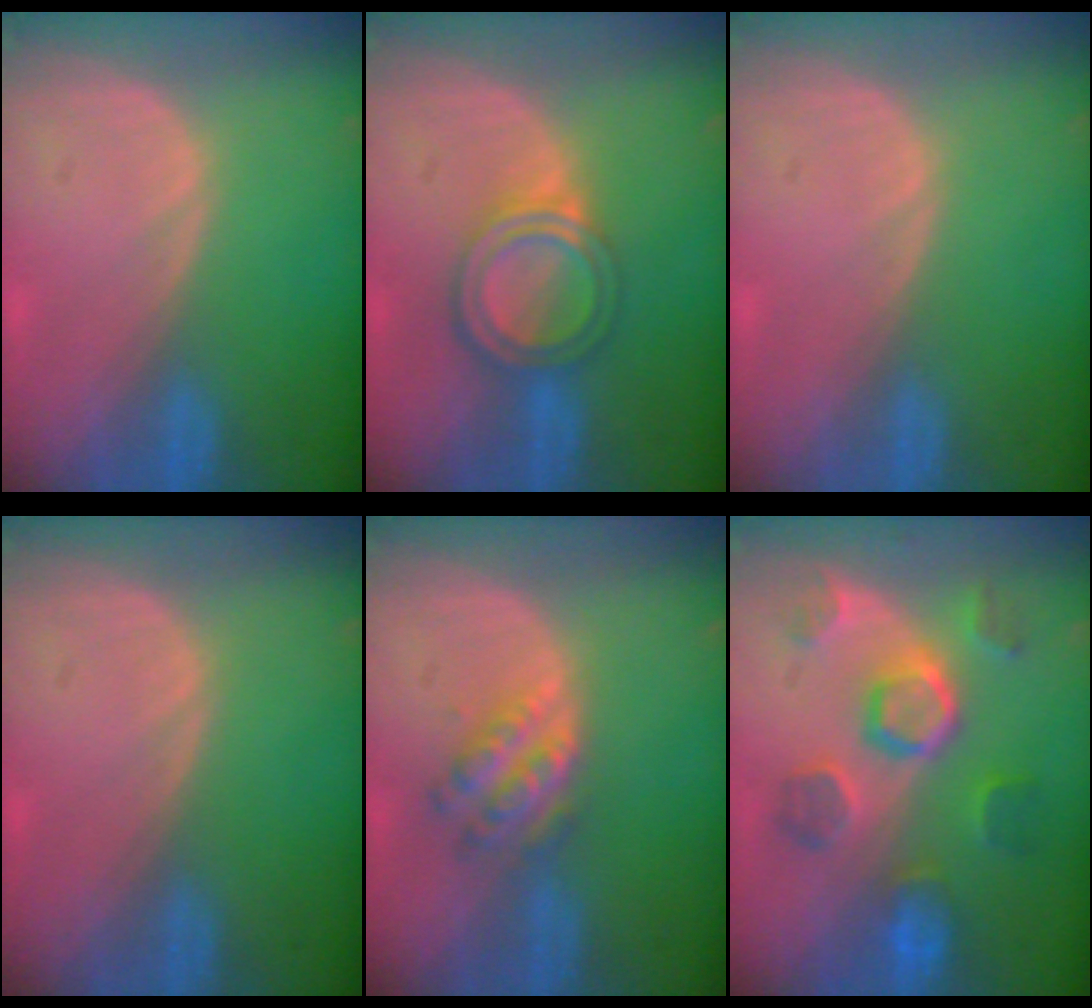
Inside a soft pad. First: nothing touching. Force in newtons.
{"total": 6.2, "press": 5.4, "slide": 3.1}
{"total": 0.0}
{"total": 0.0}
{"total": 5.1, "press": 4.8, "slide": 1.8}
{"total": 8.7, "press": 8.7, "slide": 0.1}